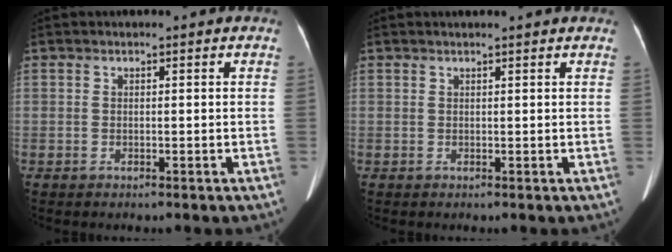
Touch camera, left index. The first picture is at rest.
{"total": 3.1, "force": [2.9, 0.2, 1.2], "torque": [-0.016, 0.020, 0.031]}